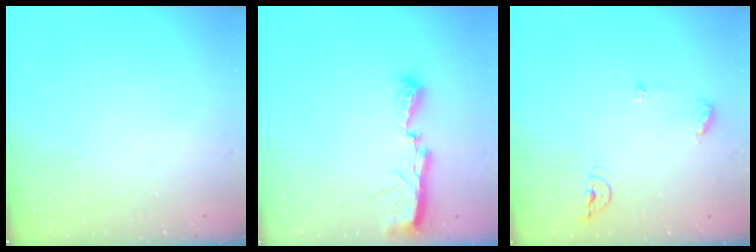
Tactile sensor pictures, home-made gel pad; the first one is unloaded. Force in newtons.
{"total": 7.4, "press": 7.3, "slide": 0.6}
{"total": 7.4, "press": 7.4, "slide": 0.5}